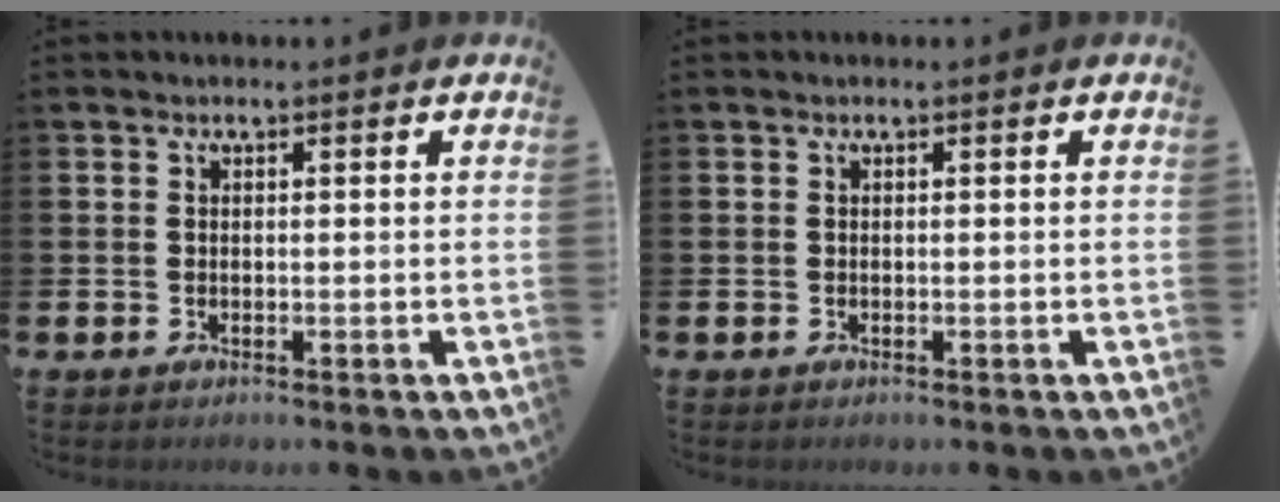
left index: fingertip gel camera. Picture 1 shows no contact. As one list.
[{"total": 0.0}]